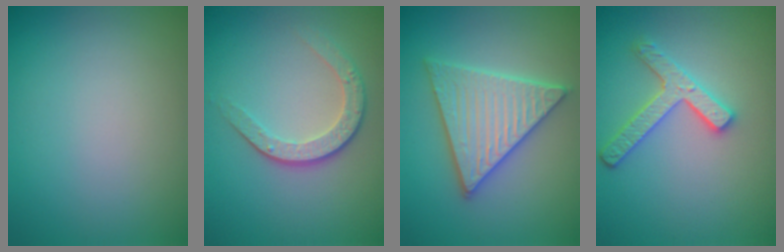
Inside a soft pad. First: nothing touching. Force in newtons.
{"total": 3.3, "press": 2.5, "slide": 2.1}
{"total": 5.6, "press": 5.5, "slide": 0.7}
{"total": 3.2, "press": 3.0, "slide": 0.9}